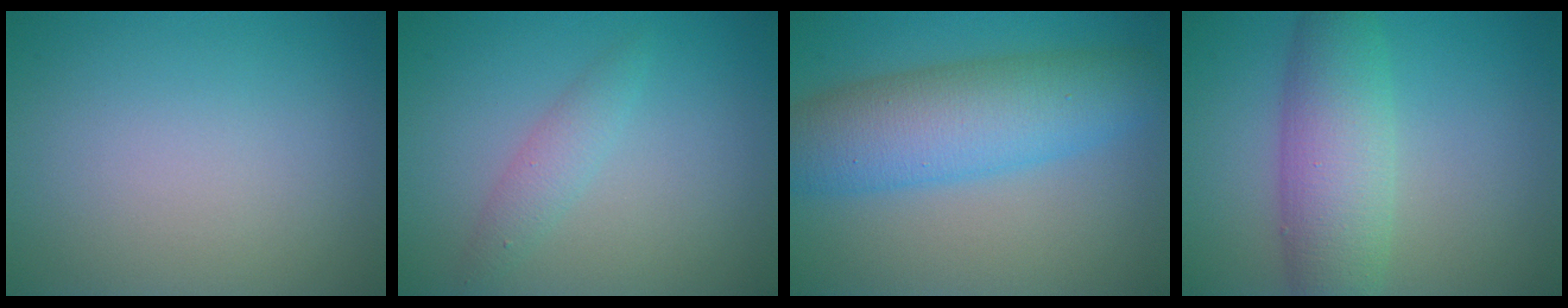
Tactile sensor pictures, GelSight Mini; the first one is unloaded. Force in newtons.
{"total": 1.8, "press": 1.8, "slide": 0.1}
{"total": 7.8, "press": 7.8, "slide": 0.1}
{"total": 6.3, "press": 6.3, "slide": 0.2}